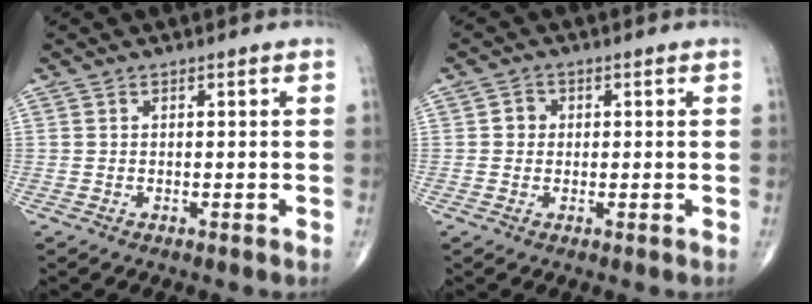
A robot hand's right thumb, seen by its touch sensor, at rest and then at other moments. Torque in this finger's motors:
{"motor_torque": [-0.08, 0.20, 0.08, -0.01, 0.00]}